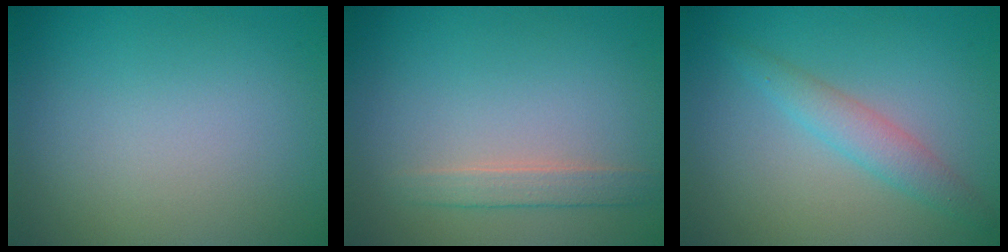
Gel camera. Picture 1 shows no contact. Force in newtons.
{"total": 1.7, "press": 1.7, "slide": 0.0}
{"total": 2.5, "press": 2.5, "slide": 0.2}